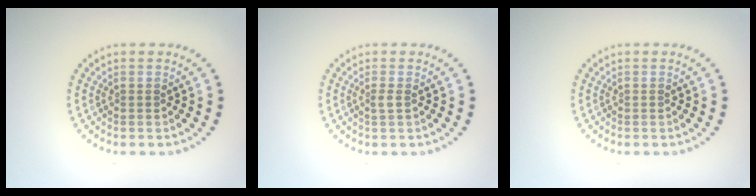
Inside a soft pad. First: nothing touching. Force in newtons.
{"total": 0.8, "press": 0.5, "slide": 0.5}
{"total": 0.0}